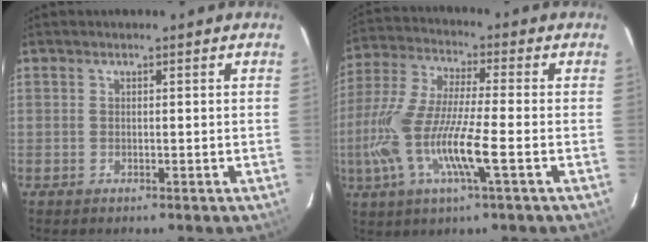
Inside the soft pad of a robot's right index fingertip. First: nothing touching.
{"total": 15.8, "force": [-4.5, 2.2, 15.0], "torque": [-0.311, -0.013, -0.091]}